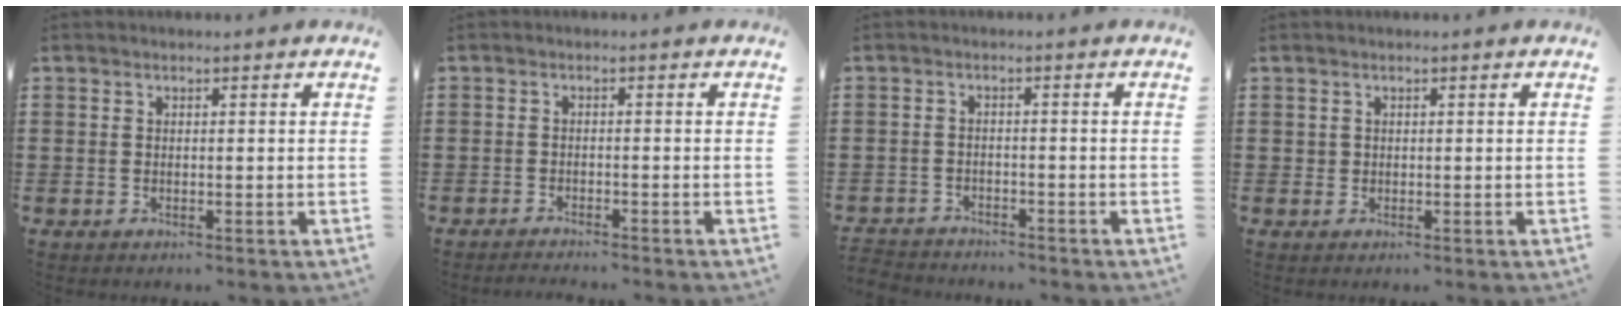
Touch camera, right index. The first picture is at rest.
{"total": 1.7, "force": [-1.7, -0.2, -0.1], "torque": [-0.001, 0.001, -0.037]}
{"total": 2.5, "force": [-2.4, 0.2, -0.3], "torque": [-0.003, -0.002, -0.055]}
{"total": 0.7, "force": [0.2, 0.6, 0.1], "torque": [-0.003, 0.005, 0.004]}